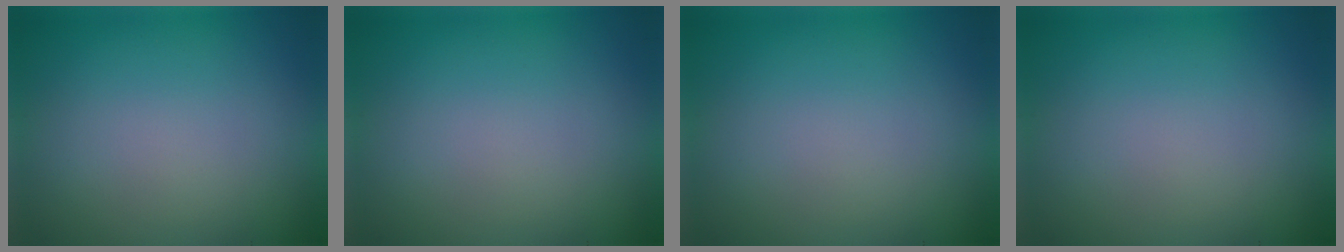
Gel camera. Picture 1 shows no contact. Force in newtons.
{"total": 0.0}
{"total": 0.0}
{"total": 0.0}